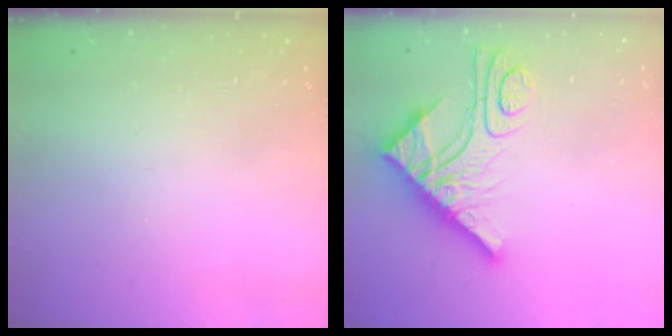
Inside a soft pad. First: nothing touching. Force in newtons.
{"total": 15.3, "press": 15.3, "slide": 1.4}